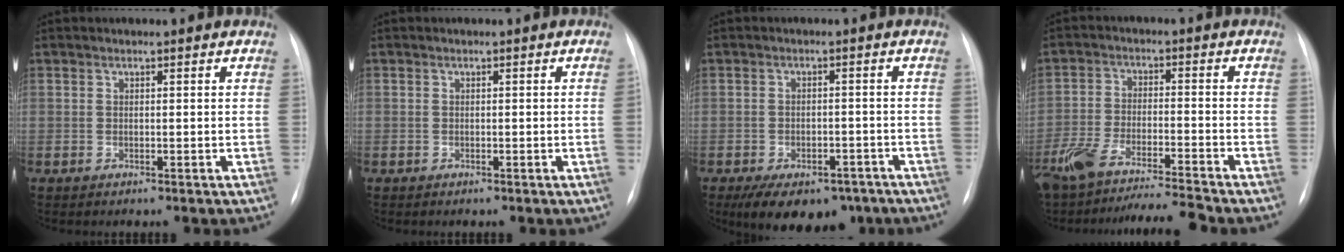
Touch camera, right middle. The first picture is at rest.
{"total": 0.6, "force": [-0.1, -0.2, 0.5], "torque": [-0.006, 0.002, 0.001]}
{"total": 12.0, "force": [-8.3, 6.4, 5.9], "torque": [-0.097, 0.004, -0.115]}
{"total": 12.3, "force": [-11.1, -0.2, 5.3], "torque": [-0.099, -0.003, -0.194]}